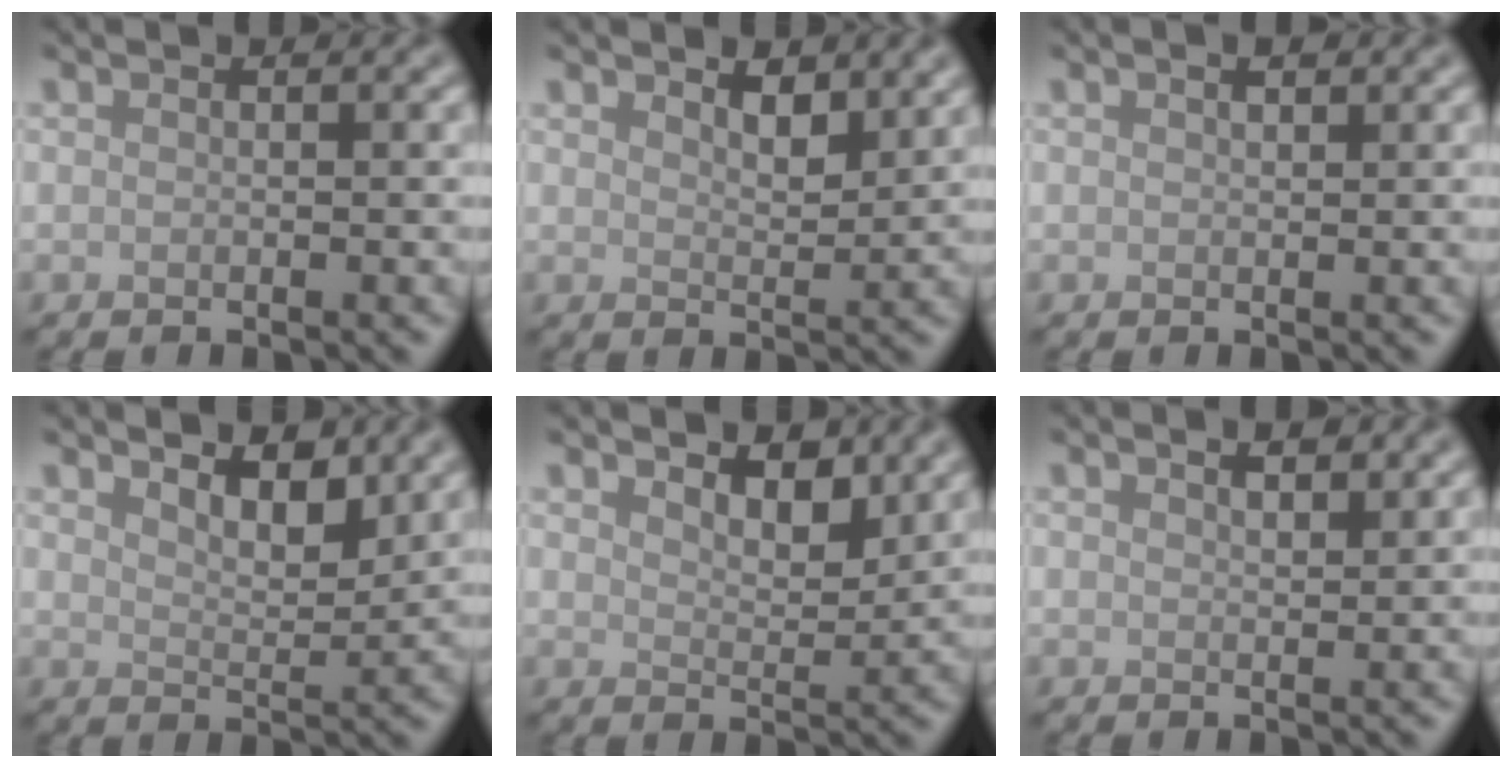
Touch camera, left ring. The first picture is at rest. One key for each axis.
{"total": 2.3, "fx": 1.7, "fy": 0.8, "fz": 1.3, "tx": -0.024, "ty": -0.006, "tz": 0.028}
{"total": 0.9, "fx": 0.5, "fy": 0.3, "fz": 0.7, "tx": -0.013, "ty": 0.002, "tz": 0.010}
{"total": 3.5, "fx": 2.6, "fy": 1.2, "fz": 1.9, "tx": -0.035, "ty": -0.005, "tz": 0.039}
{"total": 3.2, "fx": 2.4, "fy": 1.3, "fz": 1.7, "tx": -0.033, "ty": -0.005, "tz": 0.035}
{"total": 1.6, "fx": 1.1, "fy": 0.5, "fz": 1.0, "tx": -0.015, "ty": 0.001, "tz": 0.021}